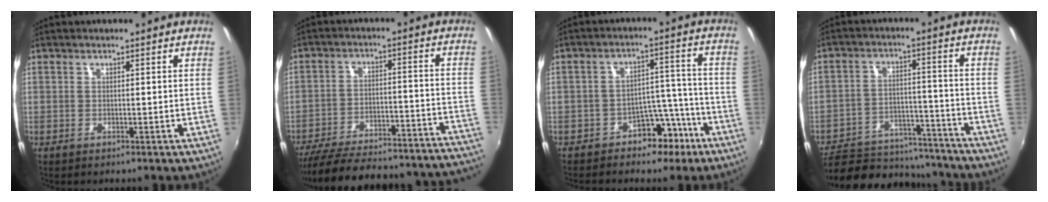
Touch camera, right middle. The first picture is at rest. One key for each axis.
{"total": 35.2, "fx": -32.0, "fy": 5.7, "fz": 13.4, "tx": -0.217, "ty": -0.030, "tz": -0.421}
{"total": 7.8, "fx": -5.5, "fy": 4.8, "fz": 2.8, "tx": -0.031, "ty": 0.043, "tz": -0.070}
{"total": 20.6, "fx": -17.6, "fy": 7.9, "fz": 7.4, "tx": -0.155, "ty": 0.015, "tz": -0.232}